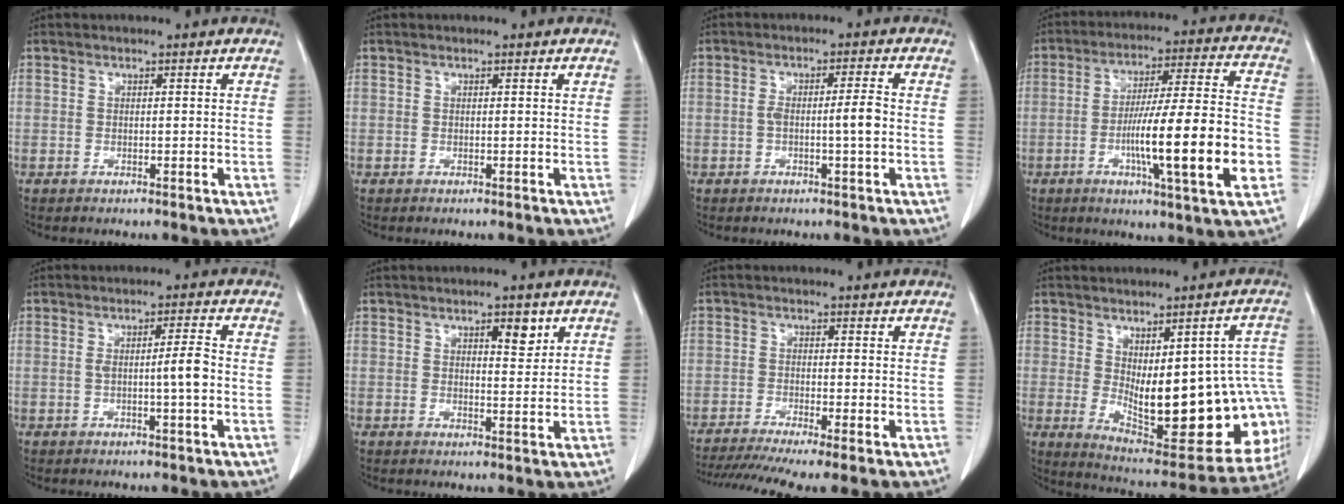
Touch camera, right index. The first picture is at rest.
{"total": 0.0}
{"total": 4.0, "force": [-0.6, -0.1, 3.9], "torque": [-0.071, 0.006, -0.008]}
{"total": 17.8, "force": [-4.6, 0.6, 17.2], "torque": [-0.265, 0.001, -0.072]}
{"total": 3.9, "force": [-0.5, -0.1, 3.9], "torque": [-0.066, 0.003, -0.008]}
{"total": 3.7, "force": [2.1, 1.3, 2.8], "torque": [-0.037, -0.006, 0.029]}
{"total": 11.3, "force": [-8.2, 1.3, 7.7], "torque": [-0.135, -0.015, -0.133]}
{"total": 23.6, "force": [-3.0, 8.7, 21.8], "torque": [-0.213, 0.004, -0.010]}